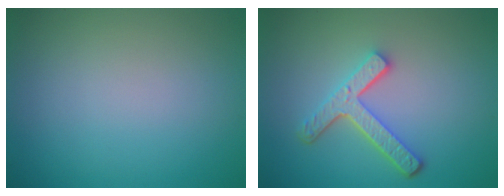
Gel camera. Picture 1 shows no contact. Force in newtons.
{"total": 4.1, "press": 3.2, "slide": 2.6}